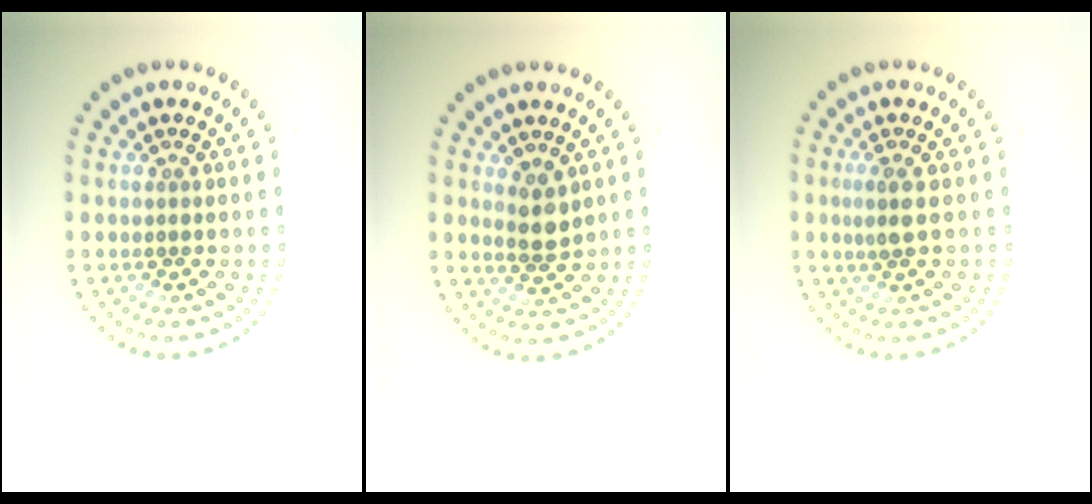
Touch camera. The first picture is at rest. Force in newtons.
{"total": 2.0, "press": 1.7, "slide": 1.0}
{"total": 1.5, "press": 1.3, "slide": 0.9}